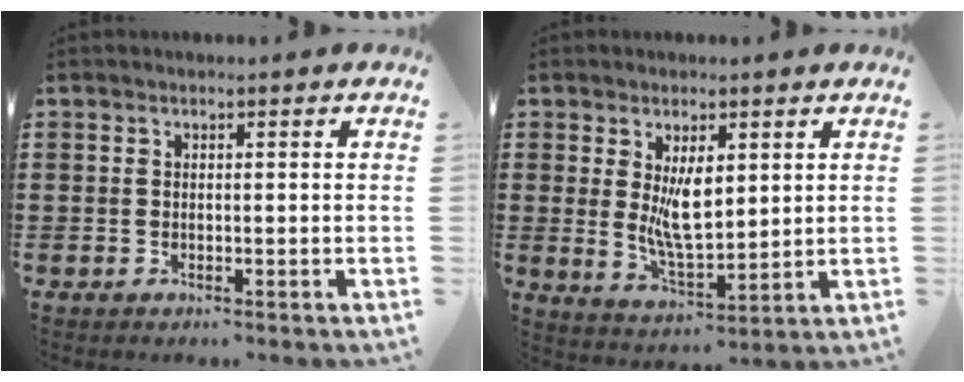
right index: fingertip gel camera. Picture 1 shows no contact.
{"total": 6.6, "force": [1.5, 3.0, 5.7], "torque": [-0.088, -0.006, 0.024]}